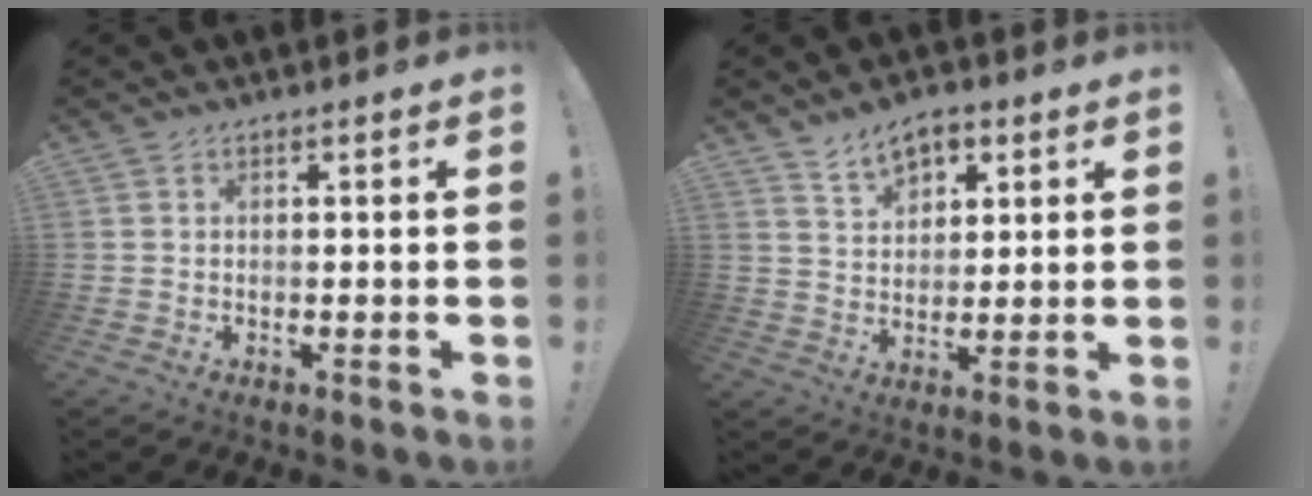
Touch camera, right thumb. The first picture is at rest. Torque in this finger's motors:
{"motor_torque": [-0.01, 0.03, 0.33, 0.55, 0.10]}